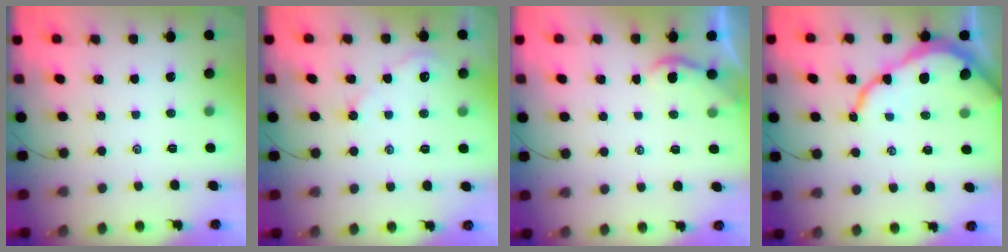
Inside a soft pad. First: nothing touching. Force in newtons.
{"total": 2.5, "press": 2.4, "slide": 0.4}
{"total": 1.6, "press": 1.6, "slide": 0.2}
{"total": 9.6, "press": 9.6, "slide": 1.1}